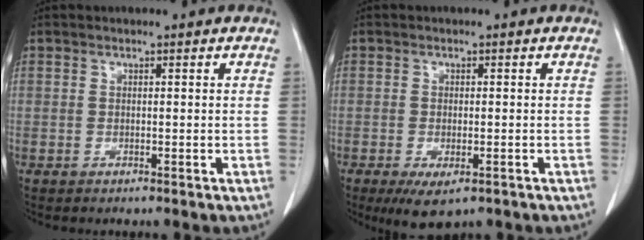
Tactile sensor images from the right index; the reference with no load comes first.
{"total": 5.3, "force": [-3.2, 2.0, 3.8], "torque": [-0.061, -0.012, -0.045]}